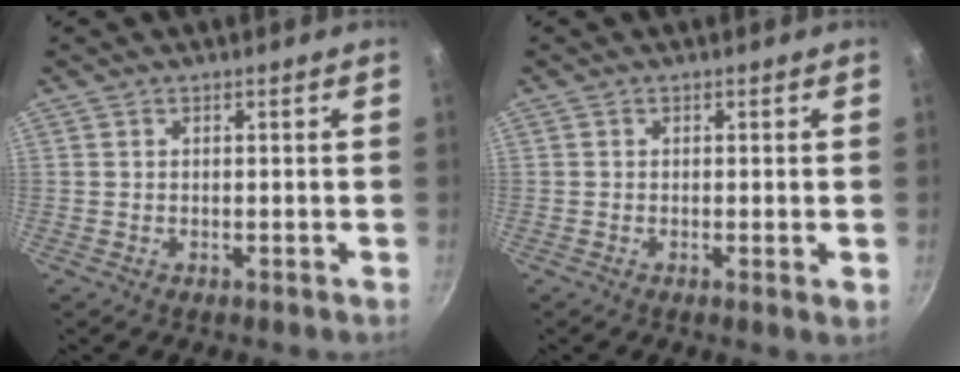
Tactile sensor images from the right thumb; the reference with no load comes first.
{"total": 1.2, "force": [-0.2, 0.1, 1.2], "torque": [-0.019, -0.005, -0.006]}